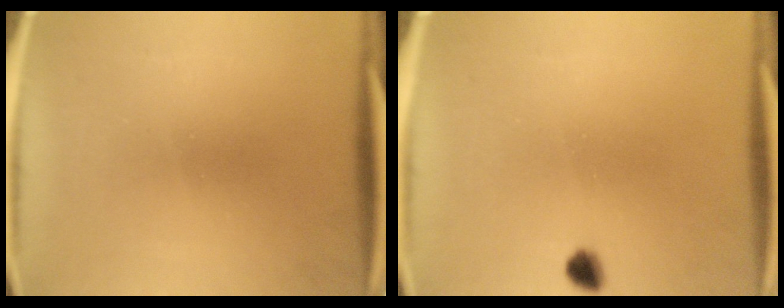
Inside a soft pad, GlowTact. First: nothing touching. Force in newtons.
{"total": 2.4}